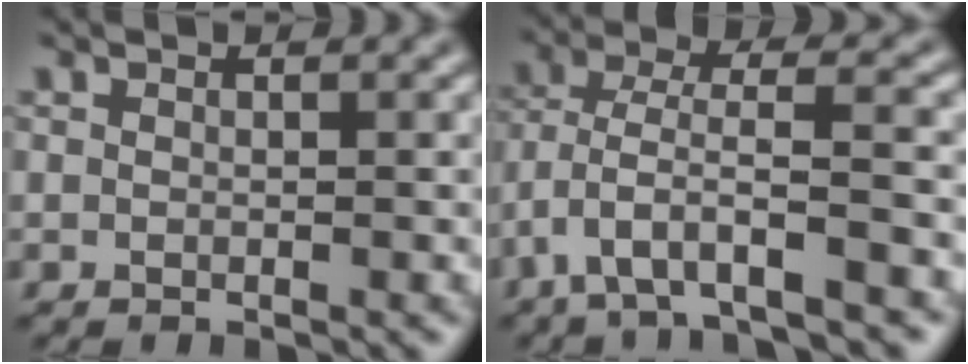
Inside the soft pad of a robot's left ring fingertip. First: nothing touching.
{"total": 6.3, "force": [-3.5, 1.6, 5.0], "torque": [-0.103, 0.001, -0.070]}